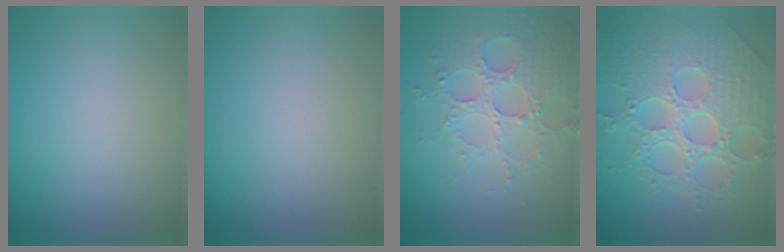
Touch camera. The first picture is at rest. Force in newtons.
{"total": 0.0}
{"total": 5.3, "press": 3.7, "slide": 3.7}
{"total": 8.6, "press": 6.3, "slide": 5.8}